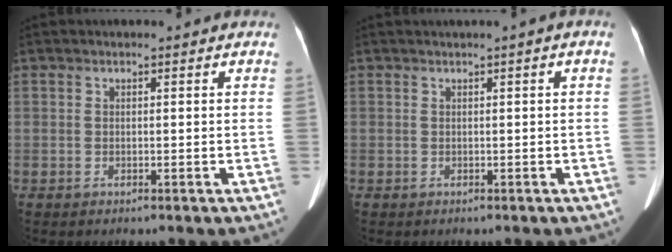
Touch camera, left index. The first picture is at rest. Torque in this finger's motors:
{"motor_torque": [-0.89, -1.25, -0.63, -0.21]}